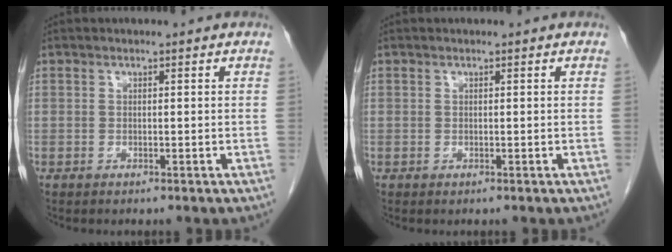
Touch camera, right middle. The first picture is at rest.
{"total": 0.0}